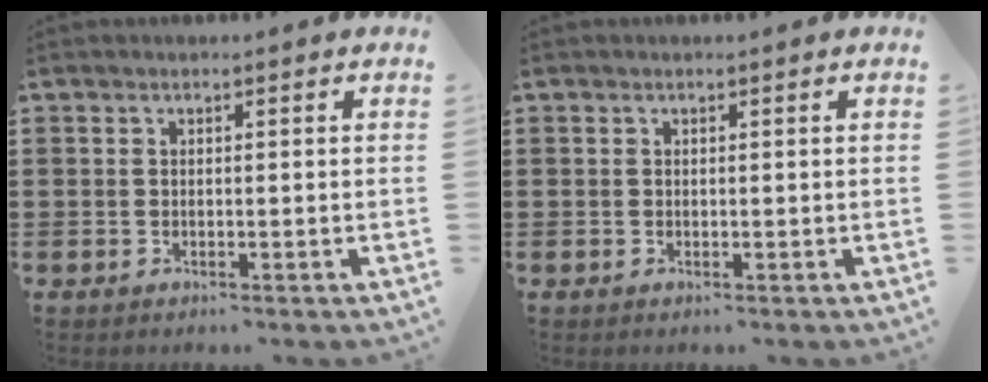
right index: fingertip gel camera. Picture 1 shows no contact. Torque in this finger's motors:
{"motor_torque": [0.00, 0.00, 0.00, 0.00]}